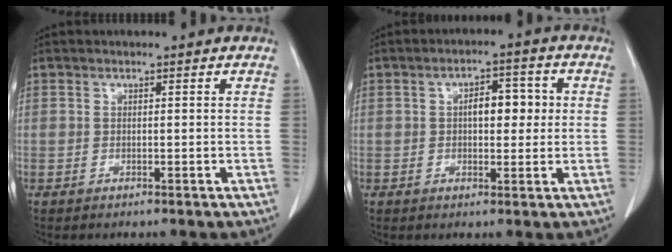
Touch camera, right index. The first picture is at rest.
{"total": 5.5, "force": [0.6, 2.5, 4.8], "torque": [-0.070, 0.018, 0.009]}